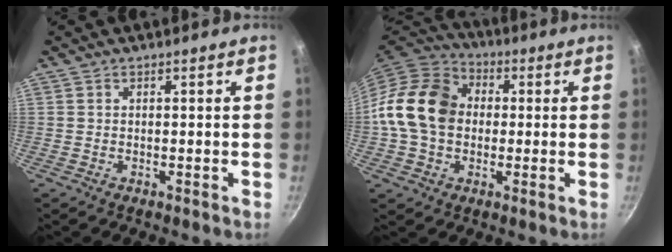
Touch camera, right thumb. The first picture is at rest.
{"total": 16.0, "force": [0.5, 12.5, 10.0], "torque": [-0.157, 0.028, -0.007]}